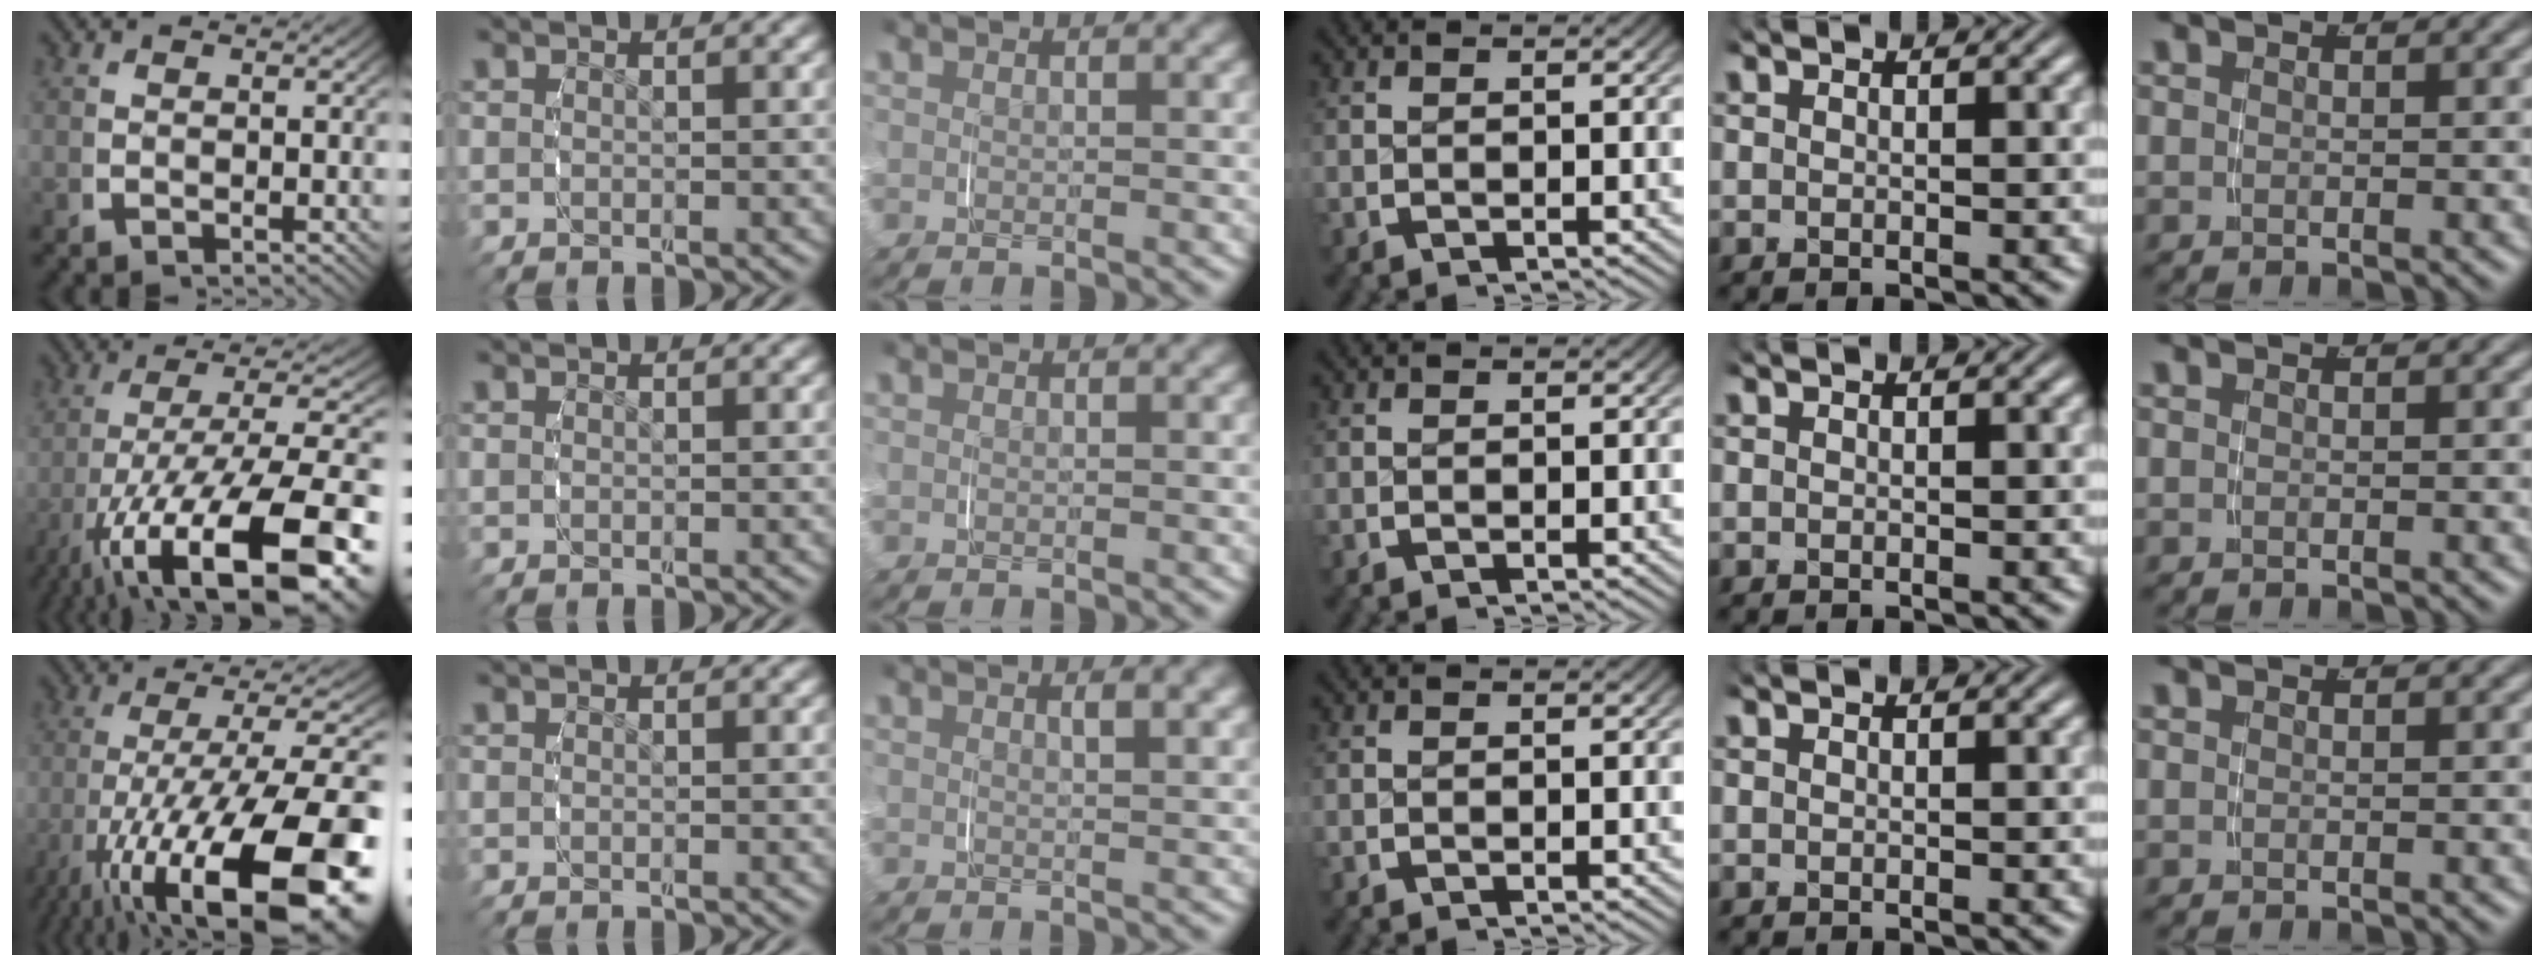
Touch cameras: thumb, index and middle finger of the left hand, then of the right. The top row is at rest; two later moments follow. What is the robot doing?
{"motion": "grasp_and_lifting", "object": "glasses case"}